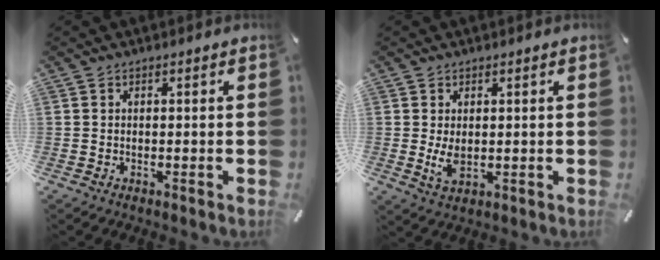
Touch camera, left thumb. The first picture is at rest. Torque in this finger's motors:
{"motor_torque": [0.83, 0.74, 0.34, -0.28, 0.03]}